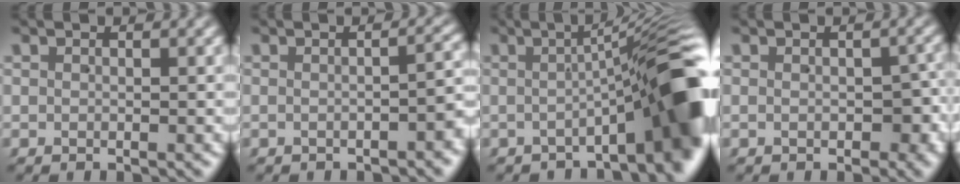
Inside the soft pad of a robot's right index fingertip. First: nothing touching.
{"total": 1.8, "force": [-1.3, 0.2, 1.2], "torque": [-0.022, 0.008, -0.025]}
{"total": 10.9, "force": [-3.0, 3.0, 10.1], "torque": [-0.108, 0.015, -0.048]}
{"total": 2.3, "force": [-0.9, 1.6, 1.4], "torque": [-0.014, -0.005, -0.013]}